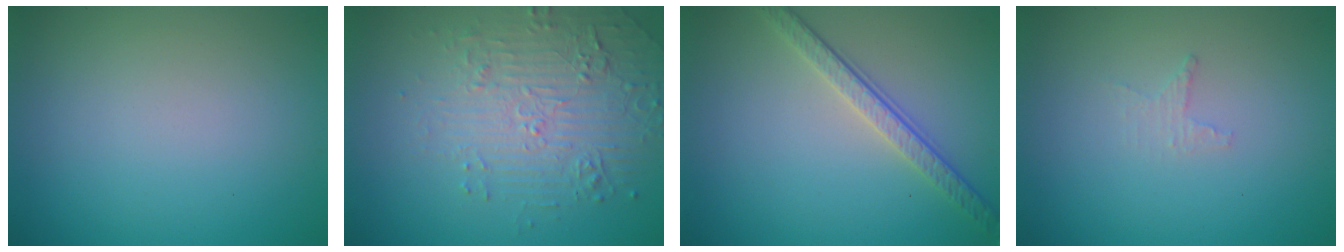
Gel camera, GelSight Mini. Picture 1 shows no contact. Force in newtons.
{"total": 4.7, "press": 3.5, "slide": 3.2}
{"total": 3.8, "press": 2.8, "slide": 2.6}
{"total": 0.9, "press": 0.8, "slide": 0.3}